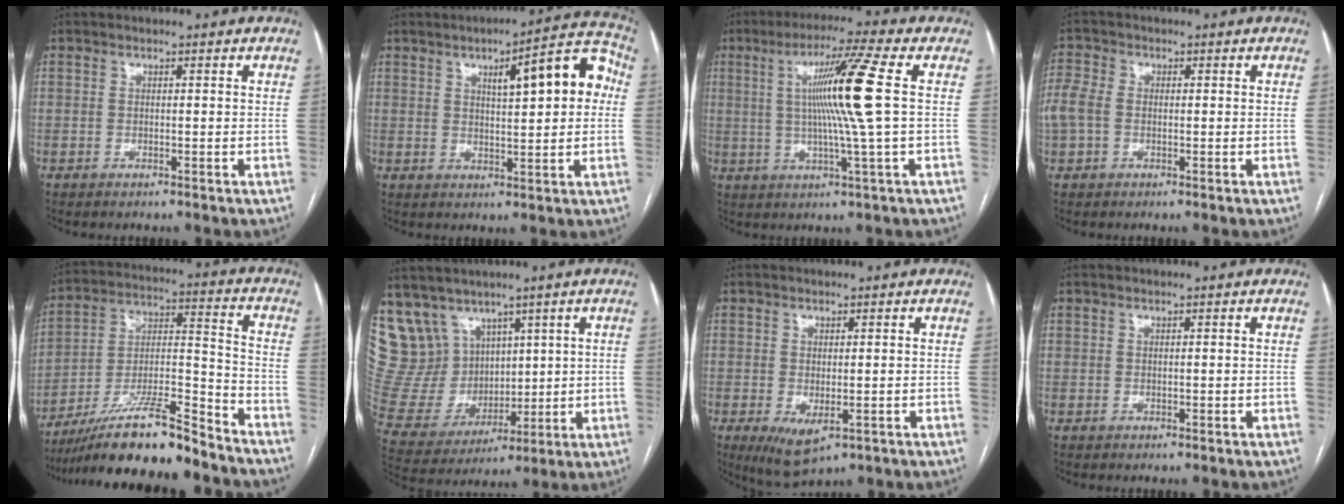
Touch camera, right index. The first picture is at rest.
{"total": 11.6, "force": [2.9, 2.6, 10.9], "torque": [-0.142, 0.031, 0.036]}
{"total": 11.6, "force": [1.6, -2.1, 11.3], "torque": [-0.198, 0.002, 0.029]}
{"total": 5.4, "force": [-0.3, 4.1, 3.5], "torque": [-0.108, 0.022, -0.009]}
{"total": 17.7, "force": [-14.9, 1.1, 9.4], "torque": [-0.186, -0.004, -0.266]}
{"total": 14.3, "force": [9.4, 10.2, 3.3], "torque": [-0.089, 0.053, 0.213]}
{"total": 5.6, "force": [-2.0, 2.6, 4.5], "torque": [-0.073, -0.018, -0.019]}
{"total": 0.0}